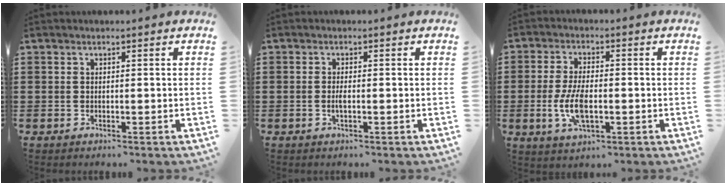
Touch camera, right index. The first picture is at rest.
{"total": 1.4, "force": [-0.3, 0.4, 1.3], "torque": [-0.031, 0.000, -0.009]}
{"total": 6.6, "force": [-1.3, 3.0, 5.8], "torque": [-0.124, -0.002, -0.027]}